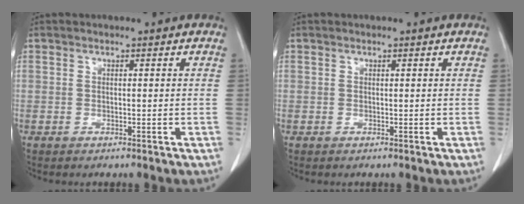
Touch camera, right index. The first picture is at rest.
{"total": 0.0}